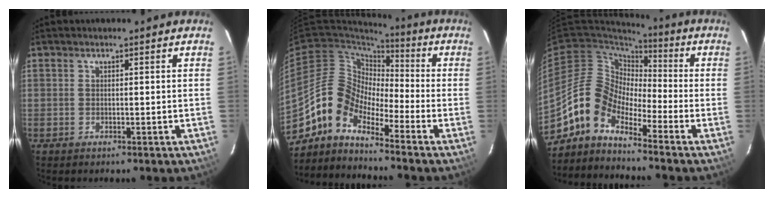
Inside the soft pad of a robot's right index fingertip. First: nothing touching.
{"total": 10.4, "force": [-7.9, 5.0, 4.7], "torque": [-0.083, 0.025, -0.178]}
{"total": 10.2, "force": [-7.6, 4.8, 4.8], "torque": [-0.084, 0.022, -0.171]}